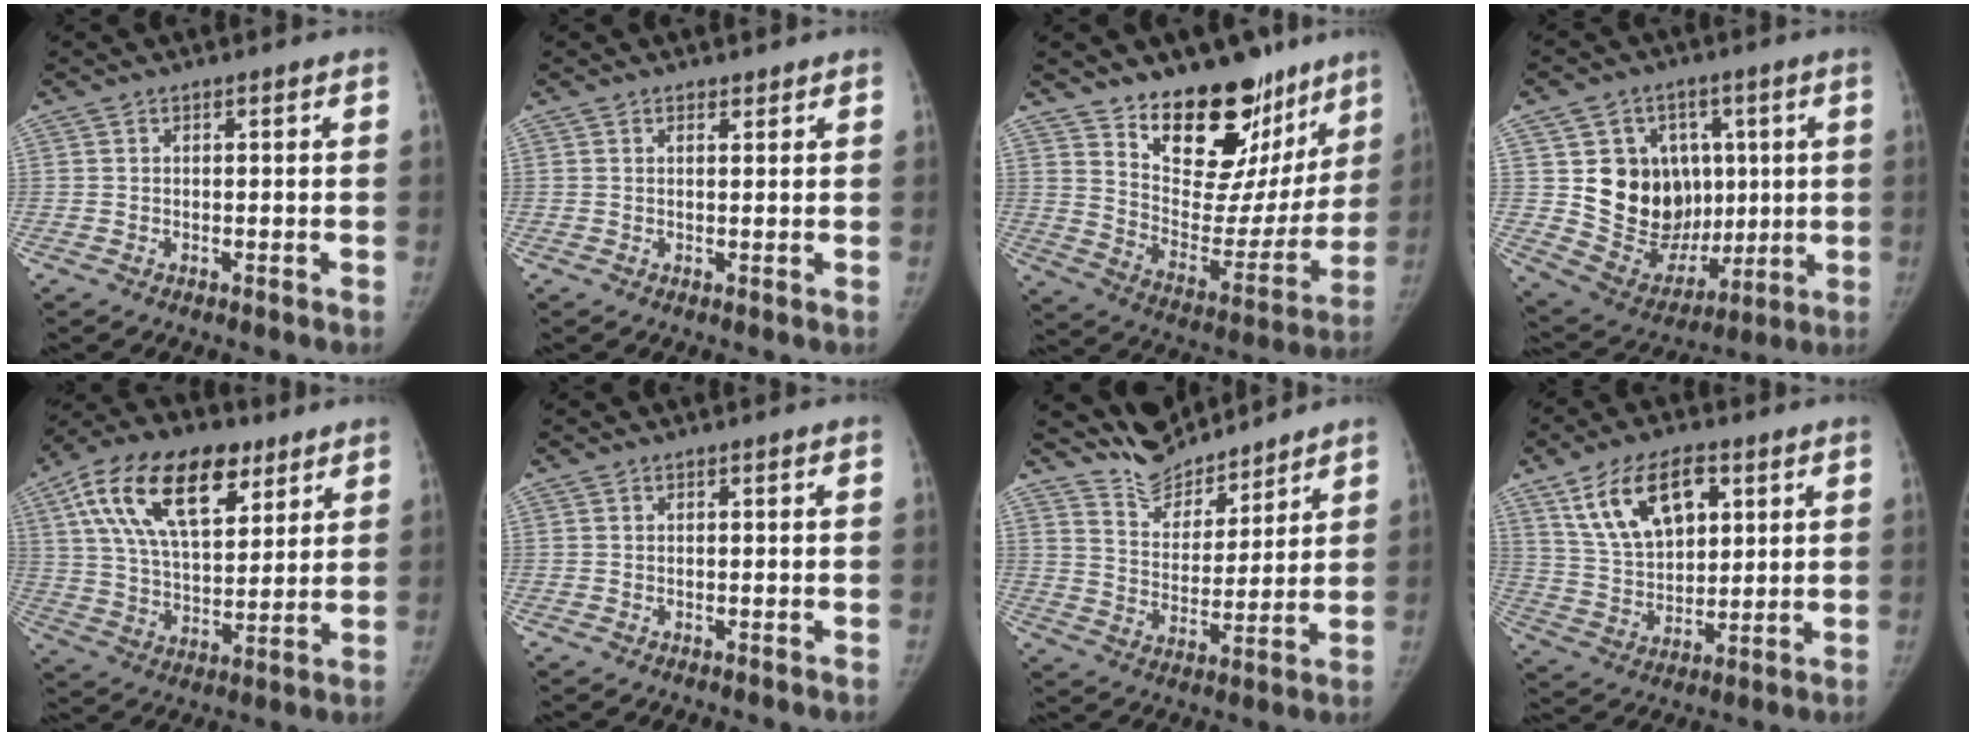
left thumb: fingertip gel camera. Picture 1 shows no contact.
{"total": 1.1, "force": [0.9, 0.5, 0.3], "torque": [0.001, -0.007, 0.013]}
{"total": 24.0, "force": [17.1, 12.3, 11.5], "torque": [-0.113, -0.111, 0.262]}
{"total": 17.8, "force": [2.6, 14.8, 9.5], "torque": [-0.101, -0.008, 0.077]}
{"total": 22.1, "force": [10.6, 11.7, 15.4], "torque": [-0.258, -0.011, 0.184]}
{"total": 0.0}
{"total": 10.4, "force": [9.9, 3.2, 0.8], "torque": [0.015, -0.068, 0.190]}
{"total": 14.8, "force": [7.0, 8.3, 10.1], "torque": [-0.148, -0.021, 0.138]}